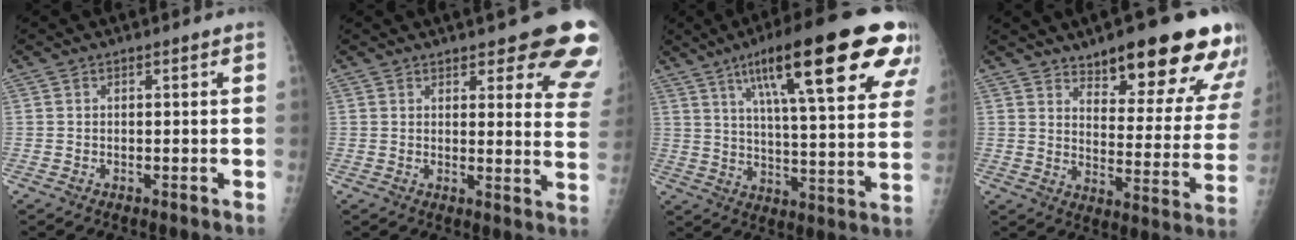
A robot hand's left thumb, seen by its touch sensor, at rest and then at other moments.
{"total": 14.0, "force": [9.7, 4.2, 9.2], "torque": [-0.064, -0.051, 0.093]}
{"total": 27.7, "force": [14.5, 6.0, 22.9], "torque": [-0.319, -0.021, 0.214]}
{"total": 22.3, "force": [15.6, 6.9, 14.4], "torque": [-0.139, -0.082, 0.209]}